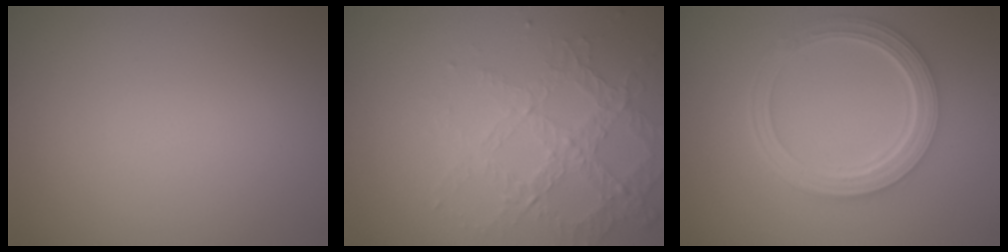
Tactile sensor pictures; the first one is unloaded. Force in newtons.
{"total": 4.2, "press": 3.0, "slide": 2.9}
{"total": 5.6, "press": 4.1, "slide": 3.8}